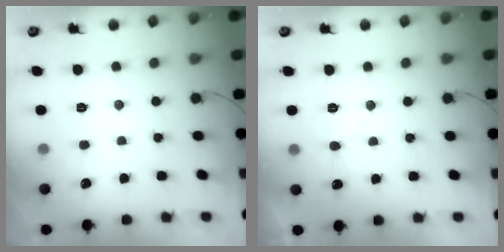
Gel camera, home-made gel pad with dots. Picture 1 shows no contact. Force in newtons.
{"total": 5.2, "press": 5.2, "slide": 0.3}